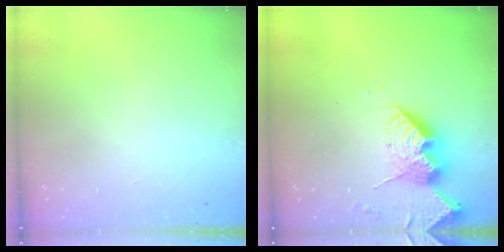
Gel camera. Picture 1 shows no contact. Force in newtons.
{"total": 14.5, "press": 14.4, "slide": 1.4}